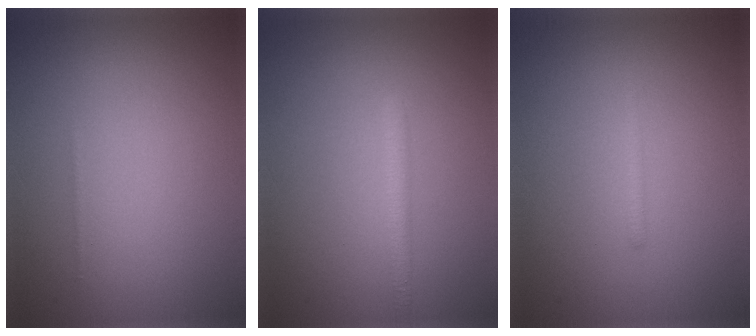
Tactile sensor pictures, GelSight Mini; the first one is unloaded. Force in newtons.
{"total": 1.6, "press": 1.6, "slide": 0.1}
{"total": 0.8, "press": 0.8, "slide": 0.1}